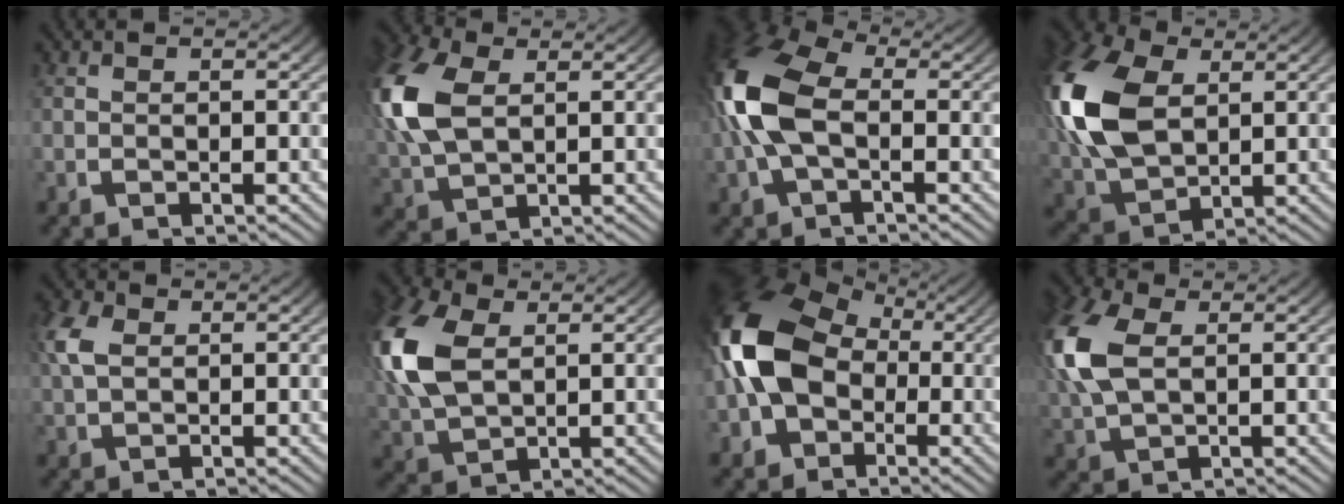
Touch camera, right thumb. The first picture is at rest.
{"total": 7.5, "force": [1.7, 5.2, 5.3], "torque": [-0.150, -0.020, 0.049]}
{"total": 9.6, "force": [0.6, 6.3, 7.2], "torque": [-0.172, -0.003, 0.013]}
{"total": 12.2, "force": [1.5, 8.6, 8.5], "torque": [-0.220, -0.039, 0.046]}
{"total": 3.0, "force": [1.1, 2.0, 2.0], "torque": [-0.050, 0.002, 0.025]}
{"total": 8.5, "force": [1.7, 5.9, 5.9], "torque": [-0.166, -0.026, 0.052]}
{"total": 10.9, "force": [0.4, 8.6, 6.7], "torque": [-0.163, -0.022, 0.015]}
{"total": 6.7, "force": [1.6, 4.5, 4.7], "torque": [-0.139, -0.016, 0.044]}